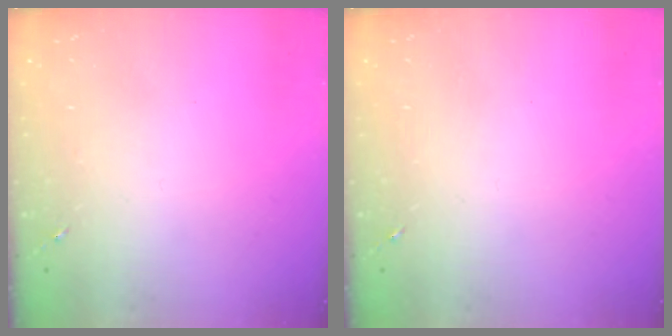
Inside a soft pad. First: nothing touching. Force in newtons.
{"total": 0.0}